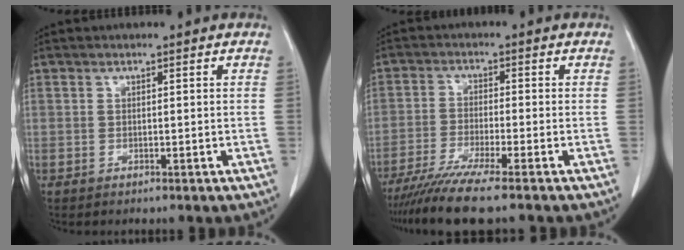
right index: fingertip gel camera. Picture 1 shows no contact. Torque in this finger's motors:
{"motor_torque": [1.07, -1.07, 0.55, 0.16]}